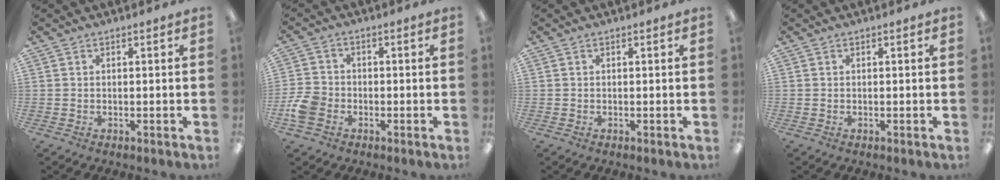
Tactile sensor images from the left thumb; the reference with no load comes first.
{"total": 6.3, "force": [-2.3, 4.9, 3.2], "torque": [-0.067, 0.015, -0.041]}
{"total": 0.0}
{"total": 0.0}